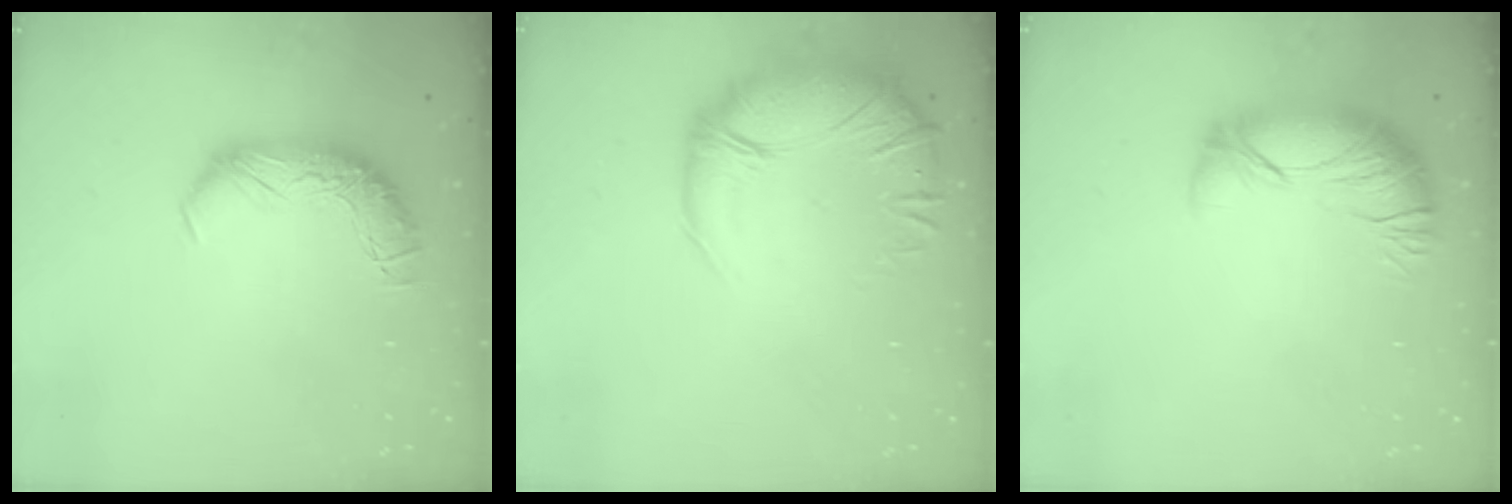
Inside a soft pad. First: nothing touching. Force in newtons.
{"total": 2.9, "press": 0.7, "slide": 2.8}
{"total": 2.6, "press": 1.6, "slide": 2.0}